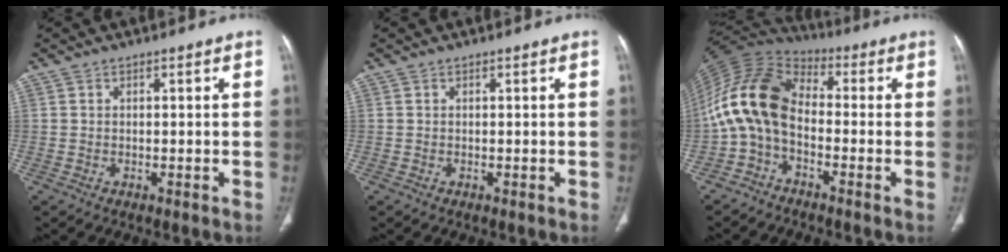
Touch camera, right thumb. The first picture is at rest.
{"total": 0.0}
{"total": 13.8, "force": [-2.2, 8.6, 10.6], "torque": [-0.208, 0.059, -0.059]}